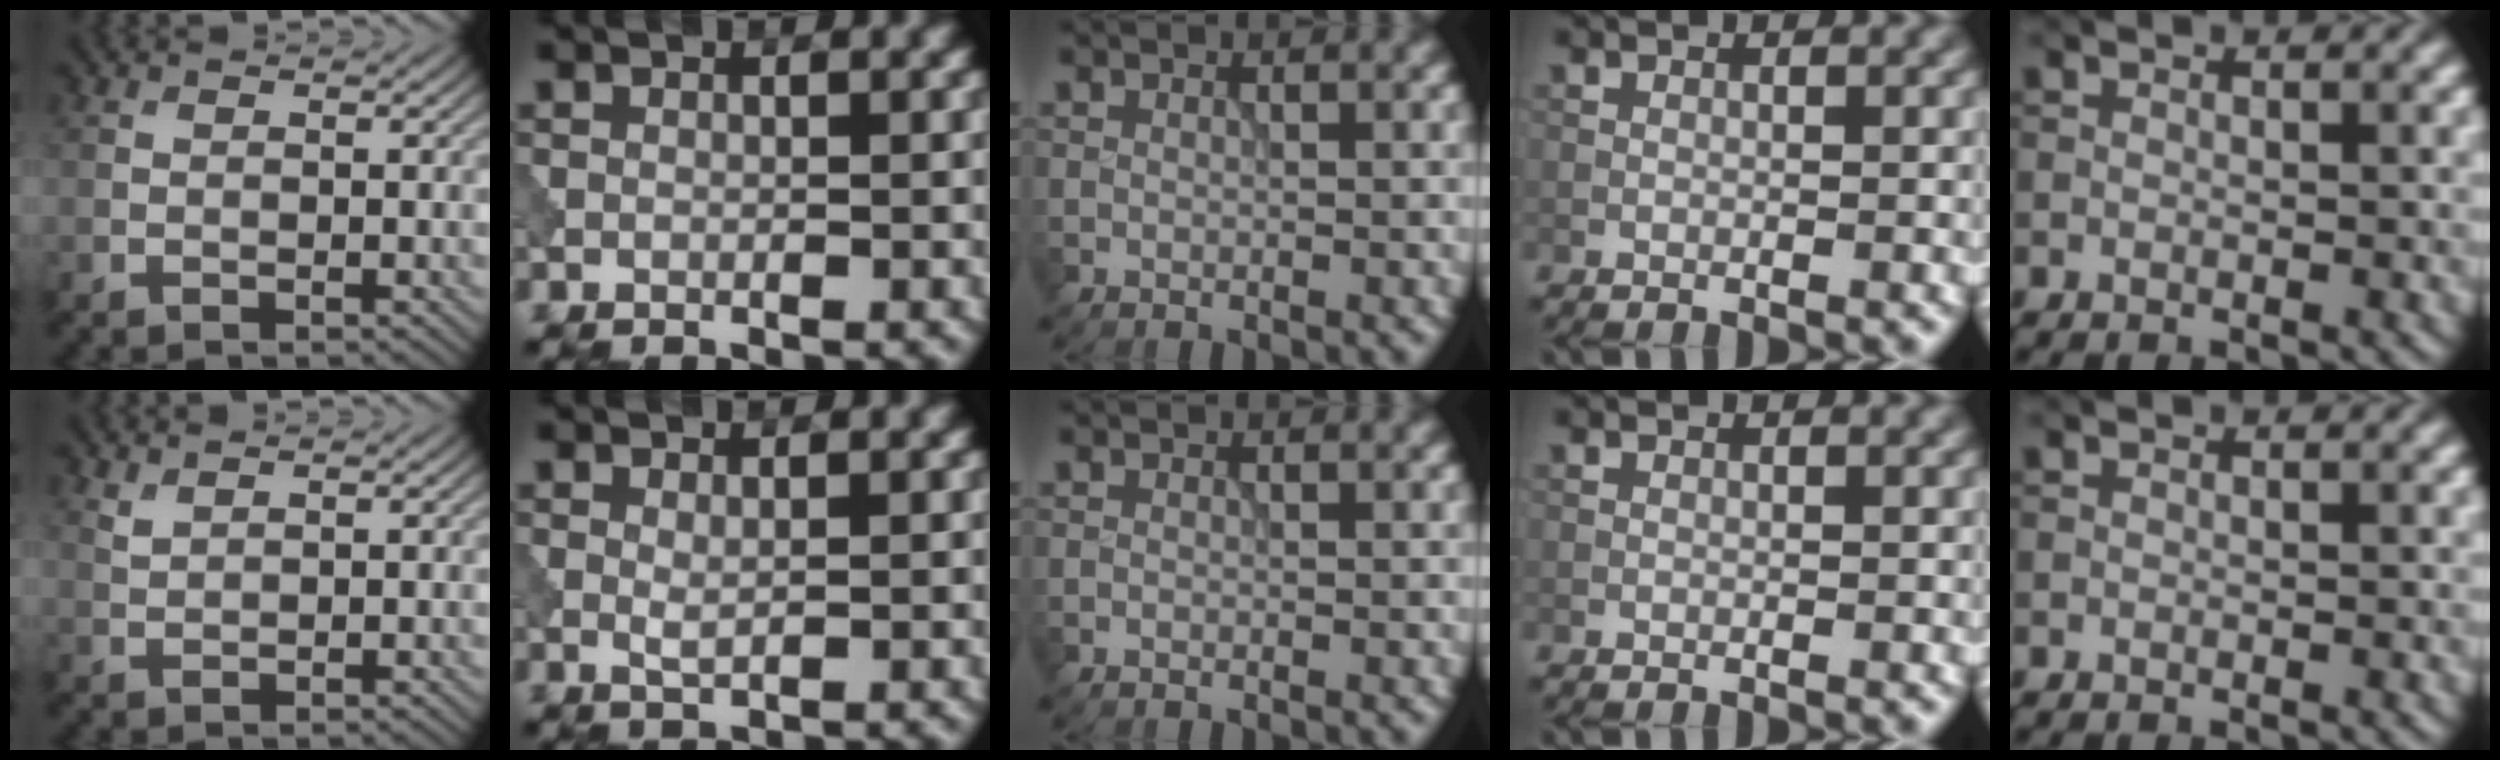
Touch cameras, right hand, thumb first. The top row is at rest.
{"thumb": {"total": 1.2, "force": [1.0, 0.4, 0.5], "torque": [-0.021, -0.001, 0.025]}, "index": {"total": 1.0, "force": [0.3, 0.2, 0.9], "torque": [-0.021, -0.001, 0.005]}}